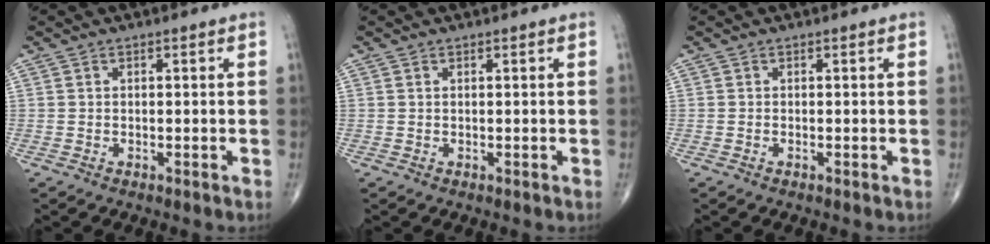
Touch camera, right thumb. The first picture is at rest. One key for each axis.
{"total": 0.0}
{"total": 0.0}